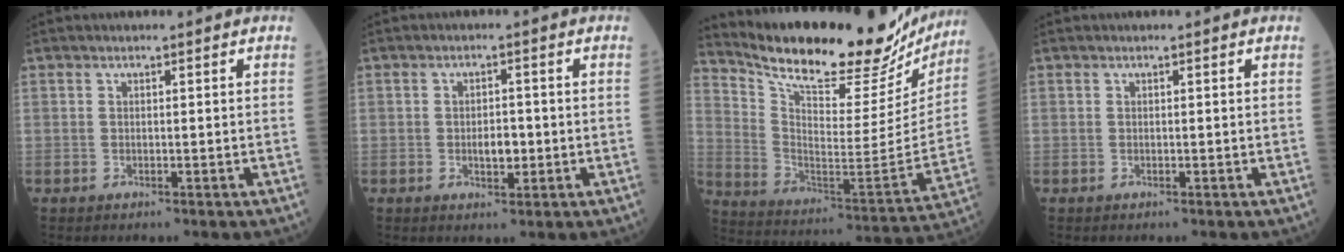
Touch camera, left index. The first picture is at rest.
{"total": 2.9, "force": [-0.7, 1.4, 2.4], "torque": [-0.038, -0.001, -0.011]}
{"total": 26.7, "force": [23.6, 6.5, 10.7], "torque": [-0.181, -0.057, 0.332]}
{"total": 0.0}